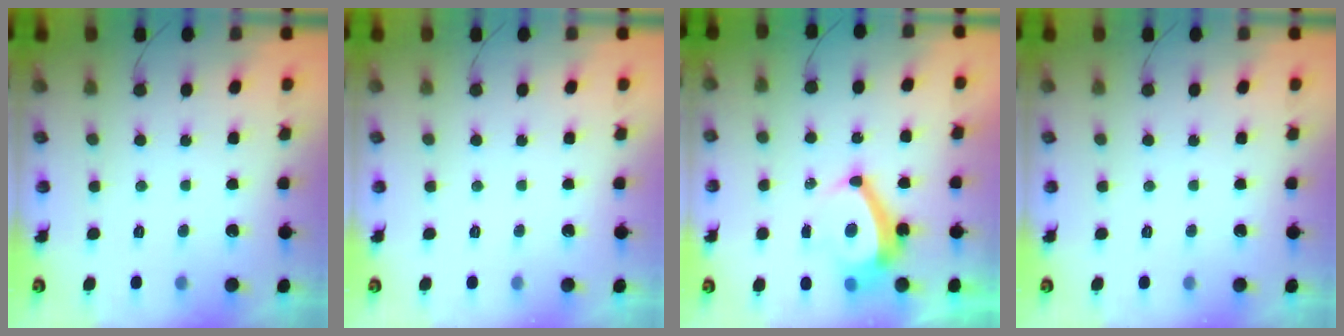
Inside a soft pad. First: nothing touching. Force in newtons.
{"total": 0.0}
{"total": 11.0, "press": 10.5, "slide": 3.3}
{"total": 0.0}